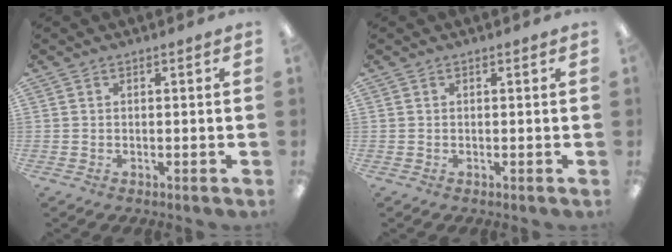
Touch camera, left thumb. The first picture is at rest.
{"total": 0.0}